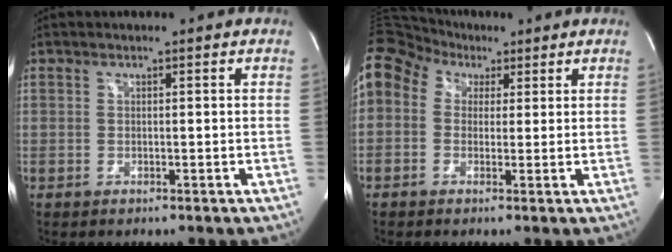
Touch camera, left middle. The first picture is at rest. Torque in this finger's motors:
{"motor_torque": [1.42, -0.71, 1.05, 0.21]}